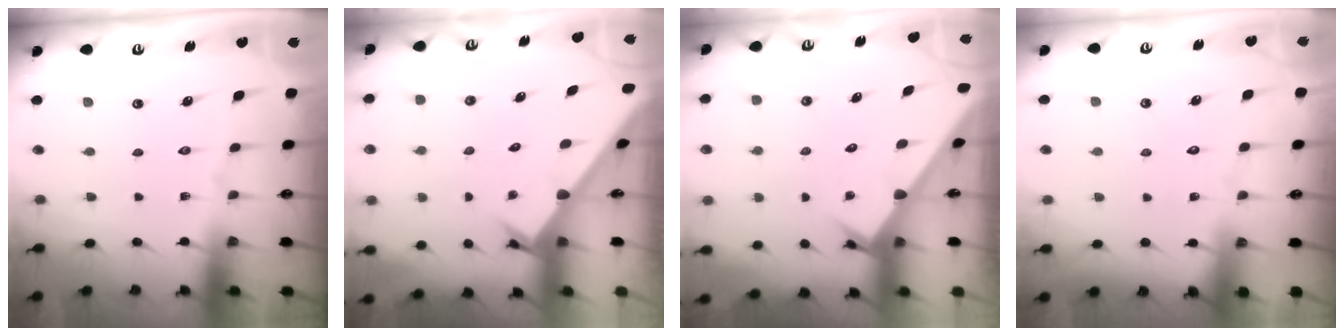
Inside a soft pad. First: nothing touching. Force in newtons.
{"total": 2.6, "press": 2.6, "slide": 0.3}
{"total": 2.9, "press": 2.9, "slide": 0.1}
{"total": 4.0, "press": 4.0, "slide": 0.4}